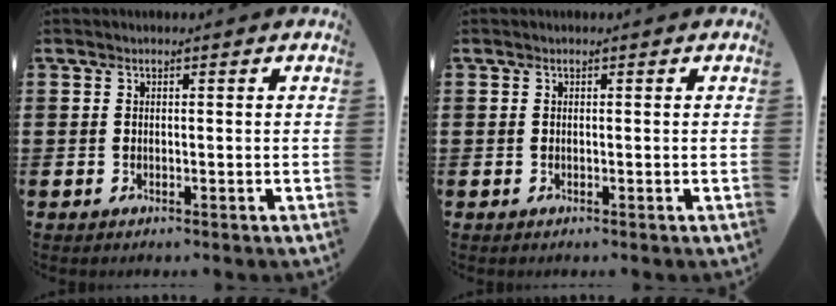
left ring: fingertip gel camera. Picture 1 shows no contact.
{"total": 0.0}